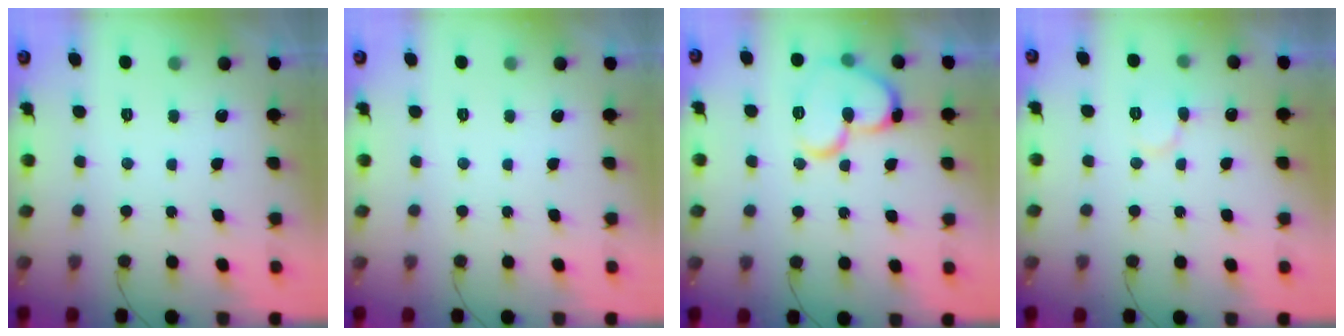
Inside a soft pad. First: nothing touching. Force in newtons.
{"total": 0.0}
{"total": 14.6, "press": 14.5, "slide": 2.1}
{"total": 7.2, "press": 7.1, "slide": 1.4}